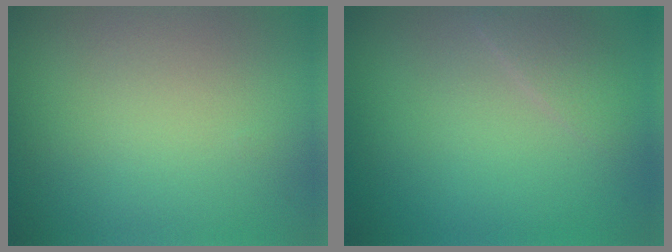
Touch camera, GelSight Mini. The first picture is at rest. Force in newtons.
{"total": 1.4, "press": 1.4, "slide": 0.1}